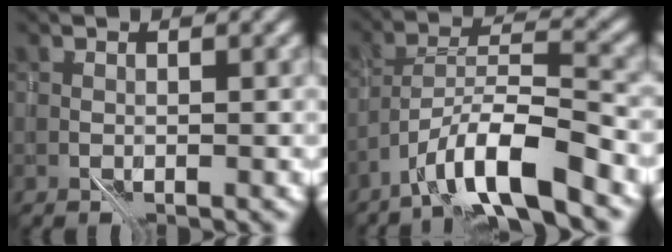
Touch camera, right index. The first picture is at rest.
{"total": 7.0, "force": [-5.0, 0.8, 4.9], "torque": [-0.082, 0.014, -0.089]}